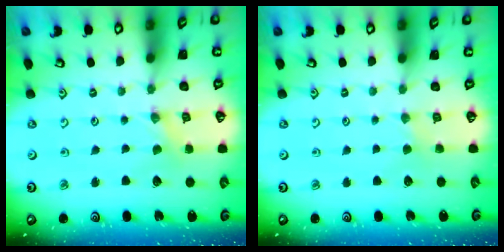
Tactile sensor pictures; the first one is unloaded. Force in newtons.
{"total": 1.7, "press": 1.6, "slide": 0.4}